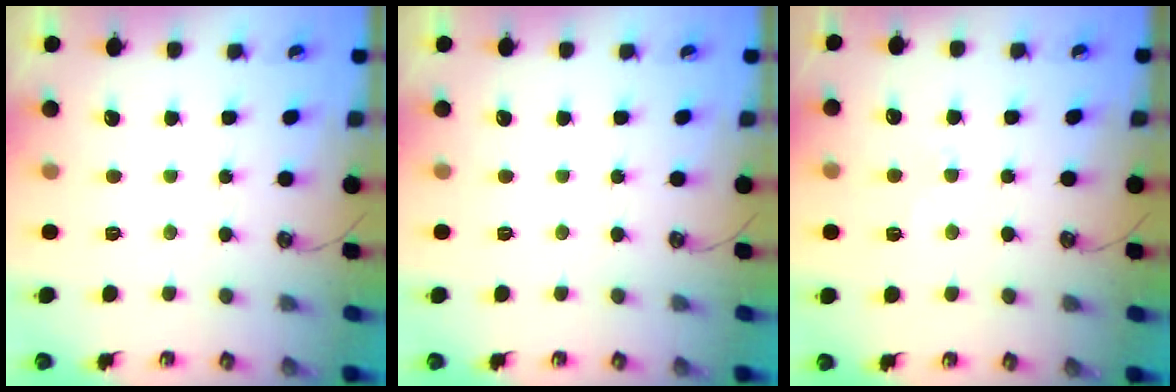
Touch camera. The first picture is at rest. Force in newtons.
{"total": 0.0}
{"total": 1.2, "press": 1.1, "slide": 0.5}